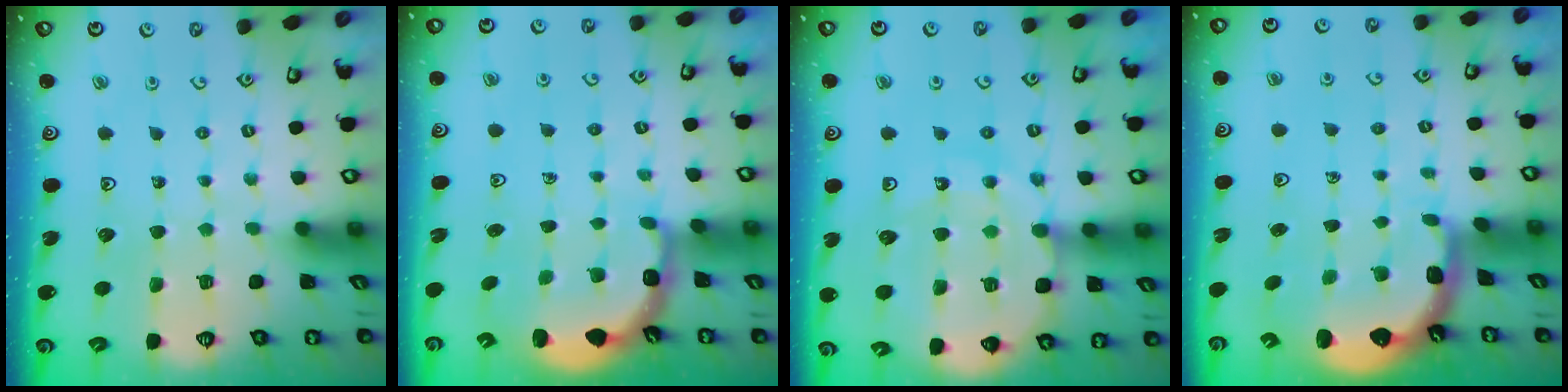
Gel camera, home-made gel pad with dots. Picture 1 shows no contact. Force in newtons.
{"total": 3.2, "press": 2.5, "slide": 2.0}
{"total": 16.4, "press": 16.1, "slide": 3.3}
{"total": 2.7, "press": 1.5, "slide": 2.3}